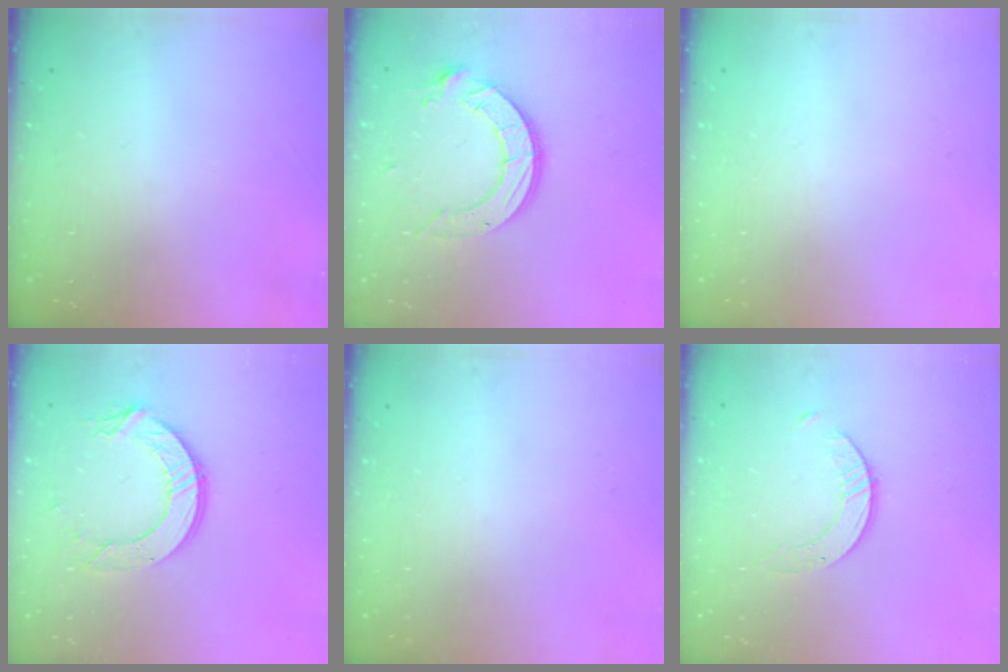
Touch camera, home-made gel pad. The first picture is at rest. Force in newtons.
{"total": 12.9, "press": 12.8, "slide": 1.4}
{"total": 0.0}
{"total": 11.1, "press": 11.0, "slide": 1.1}
{"total": 0.0}
{"total": 2.6, "press": 2.6, "slide": 0.3}